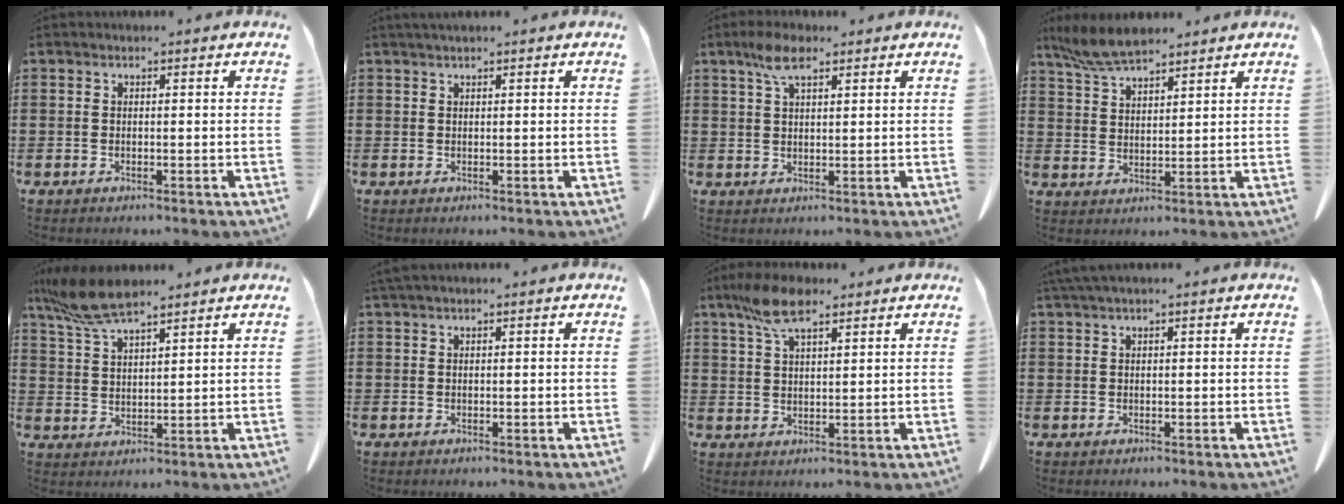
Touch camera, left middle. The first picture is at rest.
{"total": 0.9, "force": [0.7, 0.0, 0.5], "torque": [-0.011, -0.001, 0.013]}
{"total": 5.0, "force": [2.8, 1.6, 3.8], "torque": [-0.083, 0.005, 0.051]}
{"total": 6.0, "force": [5.0, 1.5, 2.8], "torque": [-0.070, -0.007, 0.096]}
{"total": 7.5, "force": [5.8, 1.5, 4.4], "torque": [-0.109, -0.011, 0.108]}
{"total": 0.7, "force": [0.6, -0.1, 0.5], "torque": [-0.011, -0.002, 0.012]}
{"total": 7.2, "force": [4.6, 2.3, 5.0], "torque": [-0.108, 0.002, 0.084]}
{"total": 1.2, "force": [0.8, -0.1, 0.8], "torque": [-0.018, -0.003, 0.017]}